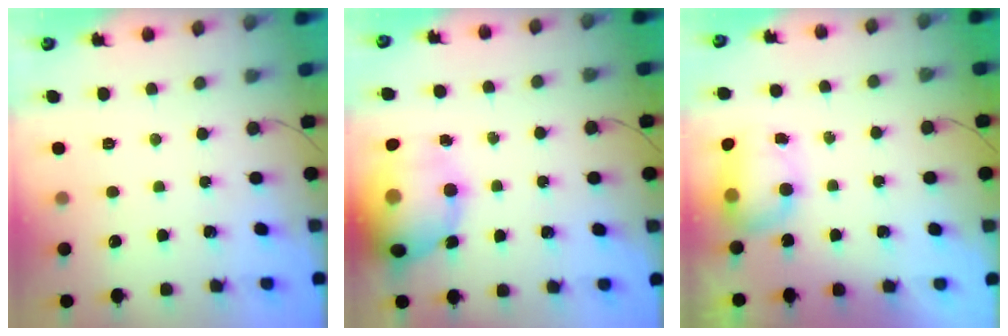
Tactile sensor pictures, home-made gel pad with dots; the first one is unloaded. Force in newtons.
{"total": 16.8, "press": 16.6, "slide": 2.3}
{"total": 9.1, "press": 7.9, "slide": 4.4}